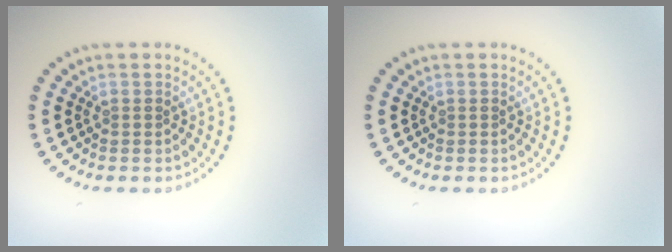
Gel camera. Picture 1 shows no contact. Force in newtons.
{"total": 0.0}